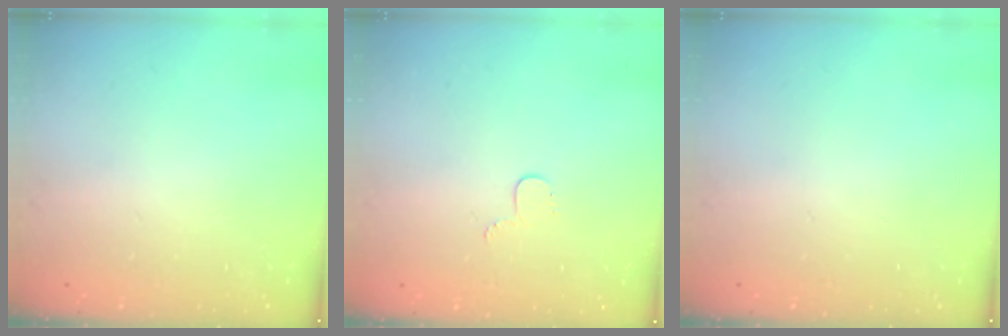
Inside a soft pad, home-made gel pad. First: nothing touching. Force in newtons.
{"total": 3.5, "press": 3.5, "slide": 0.4}
{"total": 0.0}